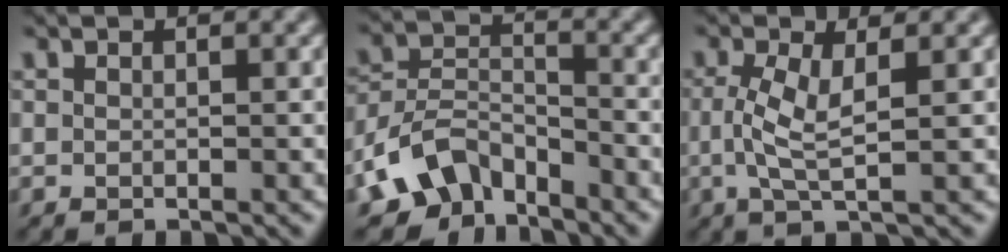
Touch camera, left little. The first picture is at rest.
{"total": 6.2, "force": [-4.7, 3.4, 2.3], "torque": [-0.040, 0.000, -0.098]}
{"total": 3.4, "force": [0.0, 0.7, 3.3], "torque": [-0.077, 0.002, 0.001]}